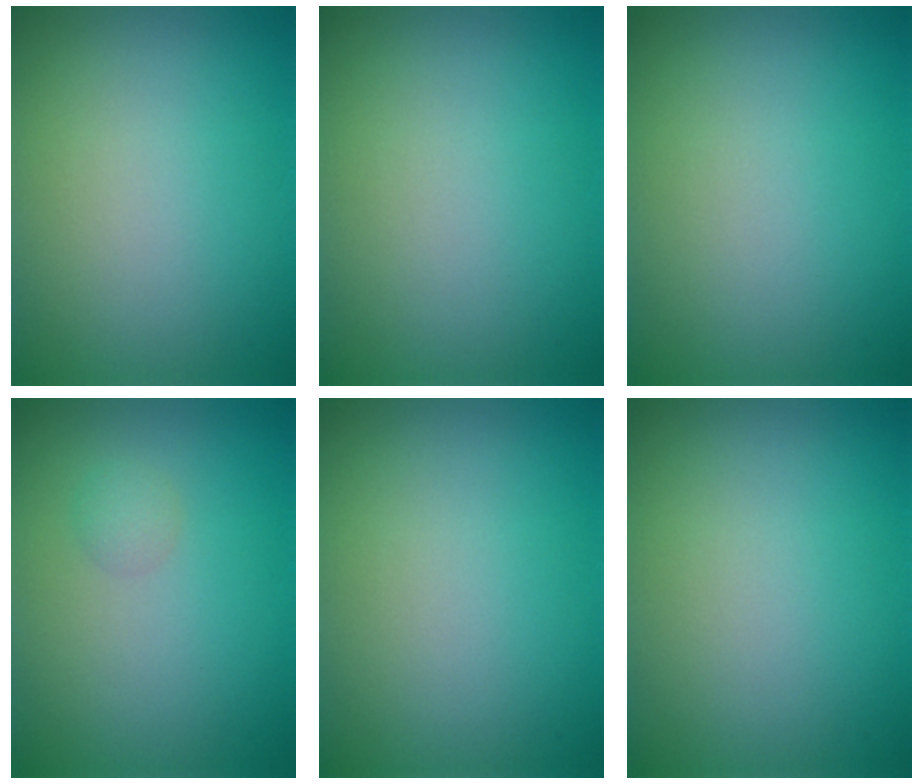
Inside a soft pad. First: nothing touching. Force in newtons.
{"total": 0.0}
{"total": 0.0}
{"total": 1.0, "press": 1.0, "slide": 0.0}
{"total": 0.0}
{"total": 0.0}